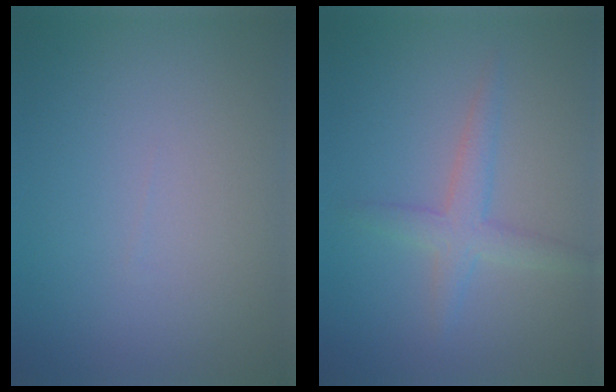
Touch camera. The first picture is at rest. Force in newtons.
{"total": 2.5, "press": 2.5, "slide": 0.2}